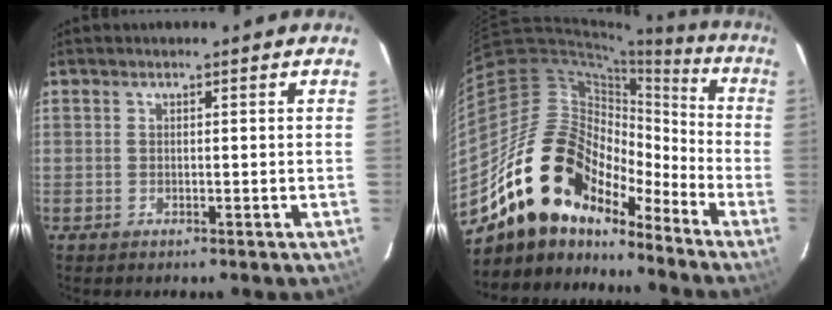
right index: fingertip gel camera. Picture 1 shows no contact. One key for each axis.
{"total": 21.5, "fx": -14.5, "fy": 12.6, "fz": 9.6, "tx": -0.183, "ty": 0.034, "tz": -0.249}